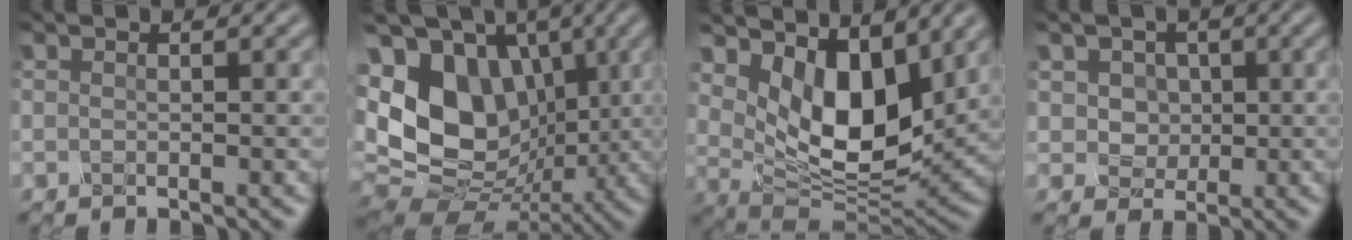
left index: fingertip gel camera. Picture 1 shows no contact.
{"total": 12.5, "force": [0.6, 9.3, 8.3], "torque": [-0.192, -0.001, 0.014]}
{"total": 7.4, "force": [3.1, 4.1, 5.4], "torque": [-0.107, -0.022, 0.061]}
{"total": 2.6, "force": [0.6, 2.4, 0.7], "torque": [-0.027, 0.004, 0.023]}